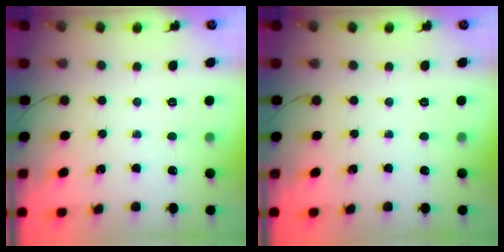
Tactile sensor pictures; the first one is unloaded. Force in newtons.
{"total": 0.0}